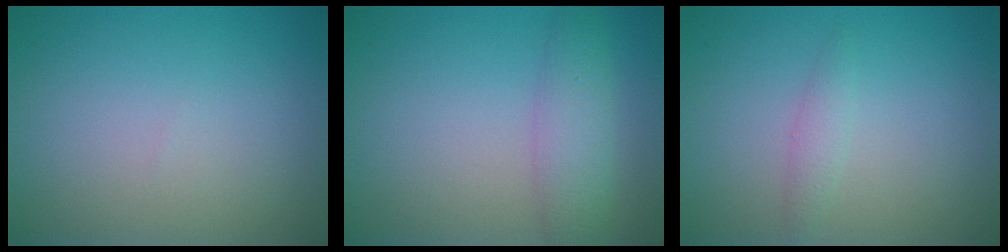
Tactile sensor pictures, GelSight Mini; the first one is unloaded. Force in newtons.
{"total": 3.6, "press": 3.6, "slide": 0.0}
{"total": 1.2, "press": 1.2, "slide": 0.0}